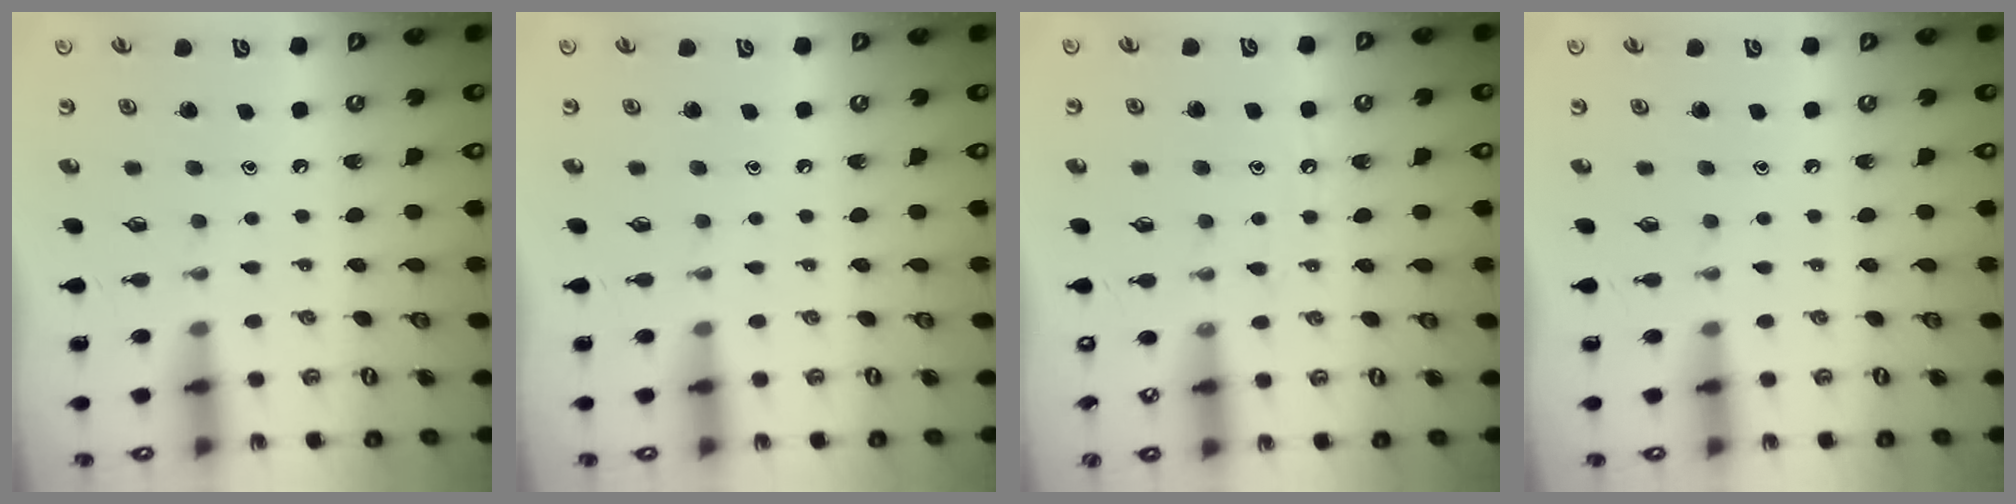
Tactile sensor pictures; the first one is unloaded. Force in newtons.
{"total": 0.0}
{"total": 7.7, "press": 7.7, "slide": 0.4}
{"total": 0.0}